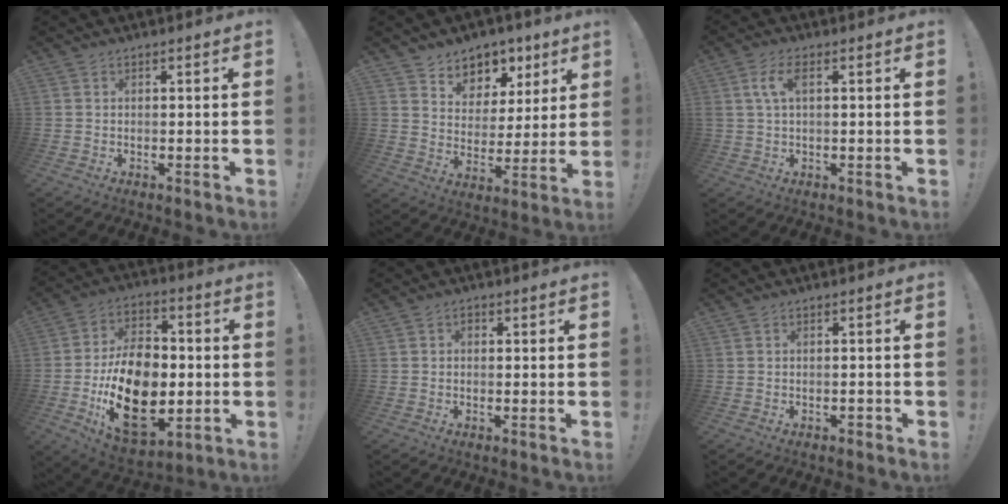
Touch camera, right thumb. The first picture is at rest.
{"total": 8.0, "force": [4.9, 6.2, 1.3], "torque": [-0.013, -0.045, 0.098]}
{"total": 5.4, "force": [1.4, 2.4, 4.6], "torque": [-0.081, 0.005, 0.025]}
{"total": 23.2, "force": [-4.4, 15.2, 17.0], "torque": [-0.298, 0.016, -0.061]}
{"total": 1.0, "force": [-0.3, 0.7, 0.5], "torque": [-0.002, 0.001, -0.008]}
{"total": 1.2, "force": [-0.9, 0.4, 0.6], "torque": [-0.013, 0.006, -0.015]}